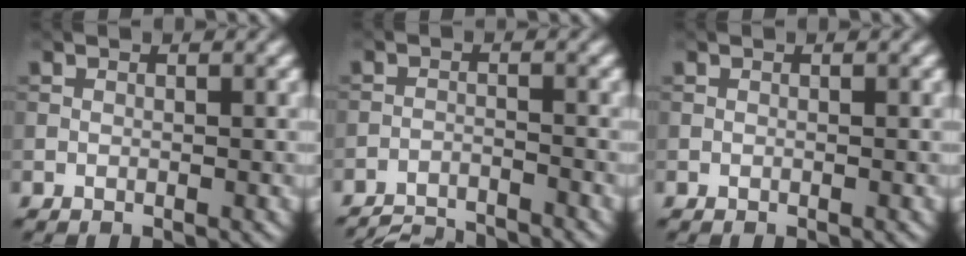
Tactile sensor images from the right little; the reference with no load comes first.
{"total": 6.3, "force": [-6.0, 0.8, 1.4], "torque": [-0.029, -0.013, -0.098]}
{"total": 0.0}